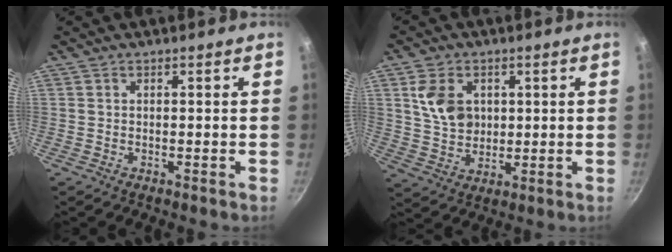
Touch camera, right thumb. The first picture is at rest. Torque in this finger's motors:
{"motor_torque": [0.03, 0.09, 0.54, 0.70, 0.04]}